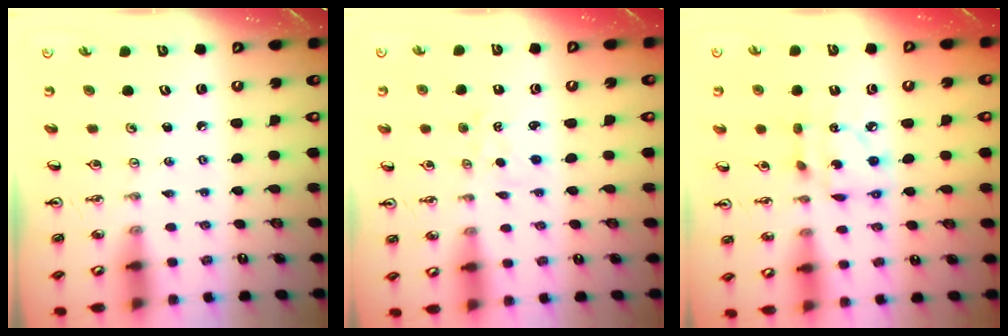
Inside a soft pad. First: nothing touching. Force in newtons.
{"total": 1.6, "press": 1.5, "slide": 0.3}
{"total": 9.5, "press": 9.5, "slide": 0.5}